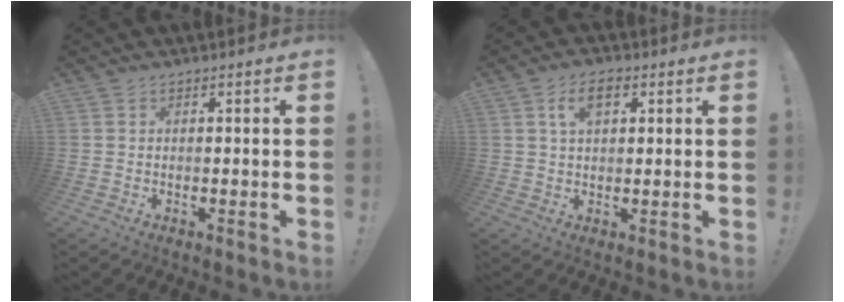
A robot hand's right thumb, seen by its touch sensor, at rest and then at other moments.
{"total": 6.4, "force": [2.5, 3.4, 4.8], "torque": [-0.083, 0.006, 0.044]}